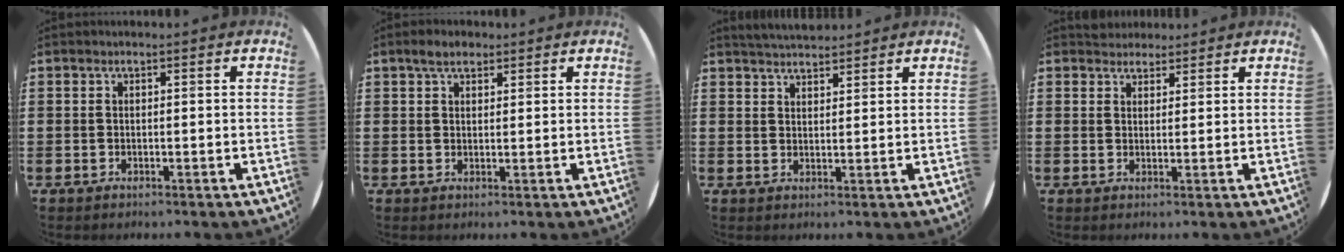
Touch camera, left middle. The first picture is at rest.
{"total": 2.7, "force": [2.2, 1.4, 1.0], "torque": [-0.006, 0.002, 0.036]}
{"total": 3.5, "force": [3.4, 0.4, 0.3], "torque": [-0.012, -0.007, 0.065]}
{"total": 2.4, "force": [2.3, 0.8, -0.1], "torque": [0.007, -0.001, 0.043]}